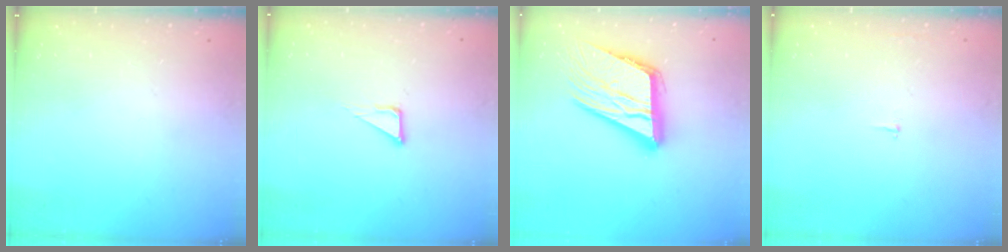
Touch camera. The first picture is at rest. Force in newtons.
{"total": 3.6, "press": 3.6, "slide": 0.3}
{"total": 19.1, "press": 18.9, "slide": 2.6}
{"total": 1.8, "press": 1.8, "slide": 0.1}